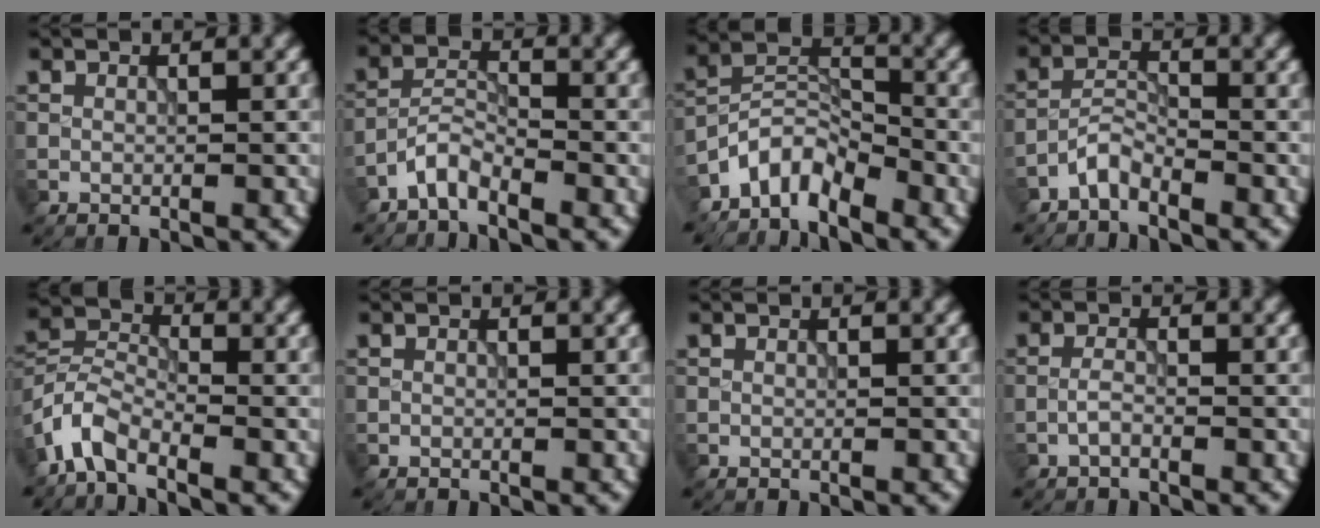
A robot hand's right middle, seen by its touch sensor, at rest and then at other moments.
{"total": 2.5, "force": [-2.2, 0.6, 1.1], "torque": [-0.022, 0.010, -0.051]}
{"total": 4.6, "force": [-3.8, 2.0, 1.8], "torque": [-0.022, 0.008, -0.086]}
{"total": 2.2, "force": [-1.9, 0.5, 0.9], "torque": [-0.017, 0.011, -0.044]}
{"total": 4.3, "force": [-3.2, 1.8, 2.2], "torque": [-0.048, 0.003, -0.078]}
{"total": 0.0}
{"total": 0.0}
{"total": 1.0, "force": [-0.7, 0.2, 0.7], "torque": [-0.016, 0.004, -0.017]}